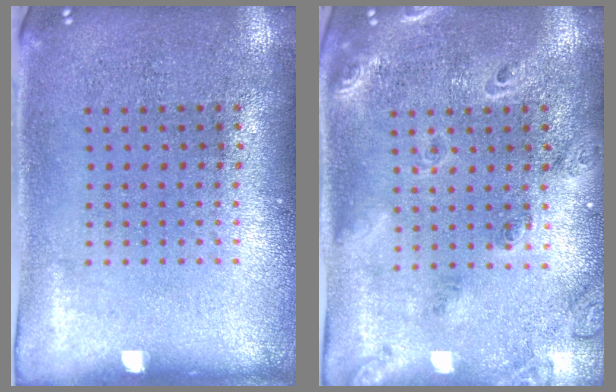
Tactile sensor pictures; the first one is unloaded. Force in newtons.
{"total": 1.8, "press": 1.5, "slide": 1.0}